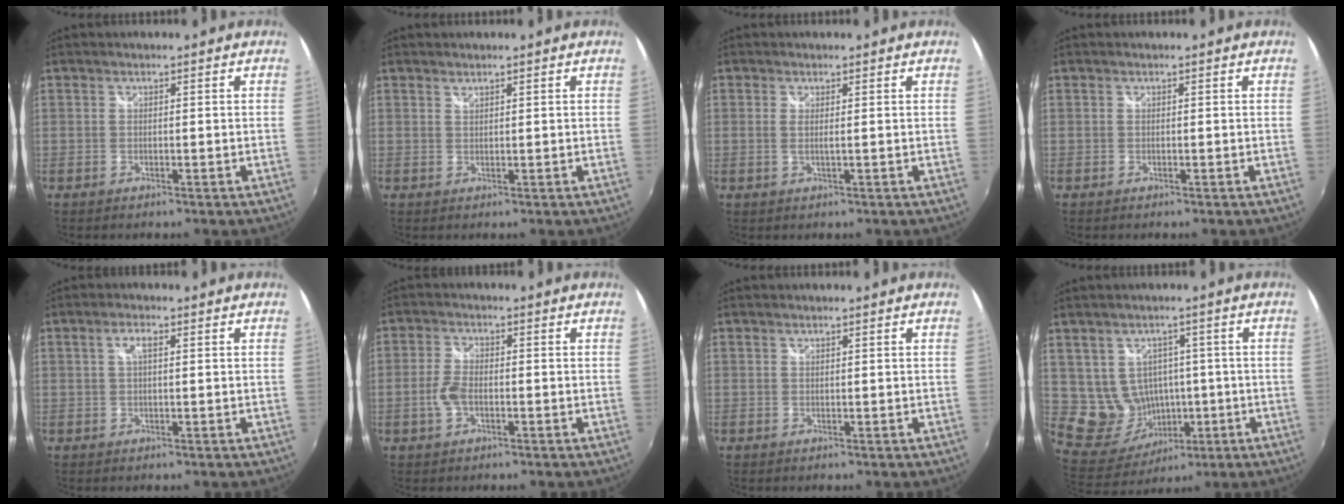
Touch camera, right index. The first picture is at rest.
{"total": 0.8, "force": [0.8, 0.1, 0.2], "torque": [-0.003, 0.000, 0.014]}
{"total": 1.2, "force": [0.4, 0.0, 1.1], "torque": [-0.024, 0.001, 0.006]}
{"total": 0.0}
{"total": 2.3, "force": [0.6, 0.7, 2.1], "torque": [-0.039, 0.005, 0.009]}
{"total": 3.9, "force": [-1.3, 2.1, 3.0], "torque": [-0.070, 0.003, -0.025]}
{"total": 0.0}
{"total": 10.2, "force": [0.3, 9.8, 3.0], "torque": [-0.083, 0.008, 0.036]}